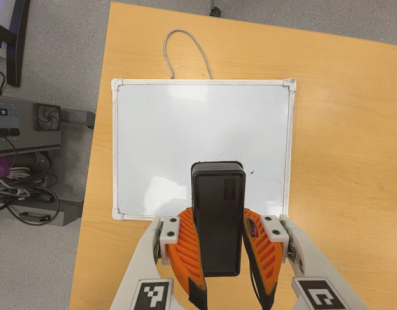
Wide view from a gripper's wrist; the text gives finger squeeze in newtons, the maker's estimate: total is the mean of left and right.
{"total": 8.2, "left": 7.0, "right": 9.4}